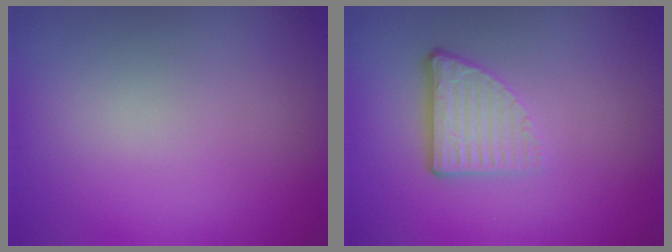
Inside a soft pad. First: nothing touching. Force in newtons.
{"total": 3.8, "press": 2.5, "slide": 2.8}